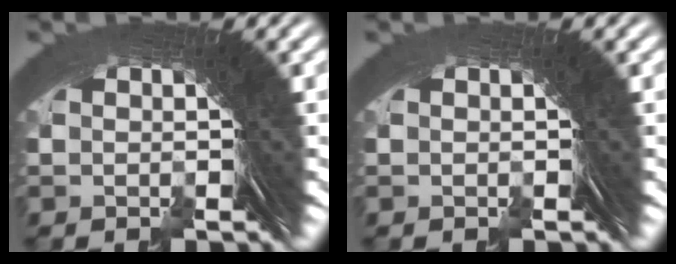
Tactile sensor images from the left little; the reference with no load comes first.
{"total": 0.0}